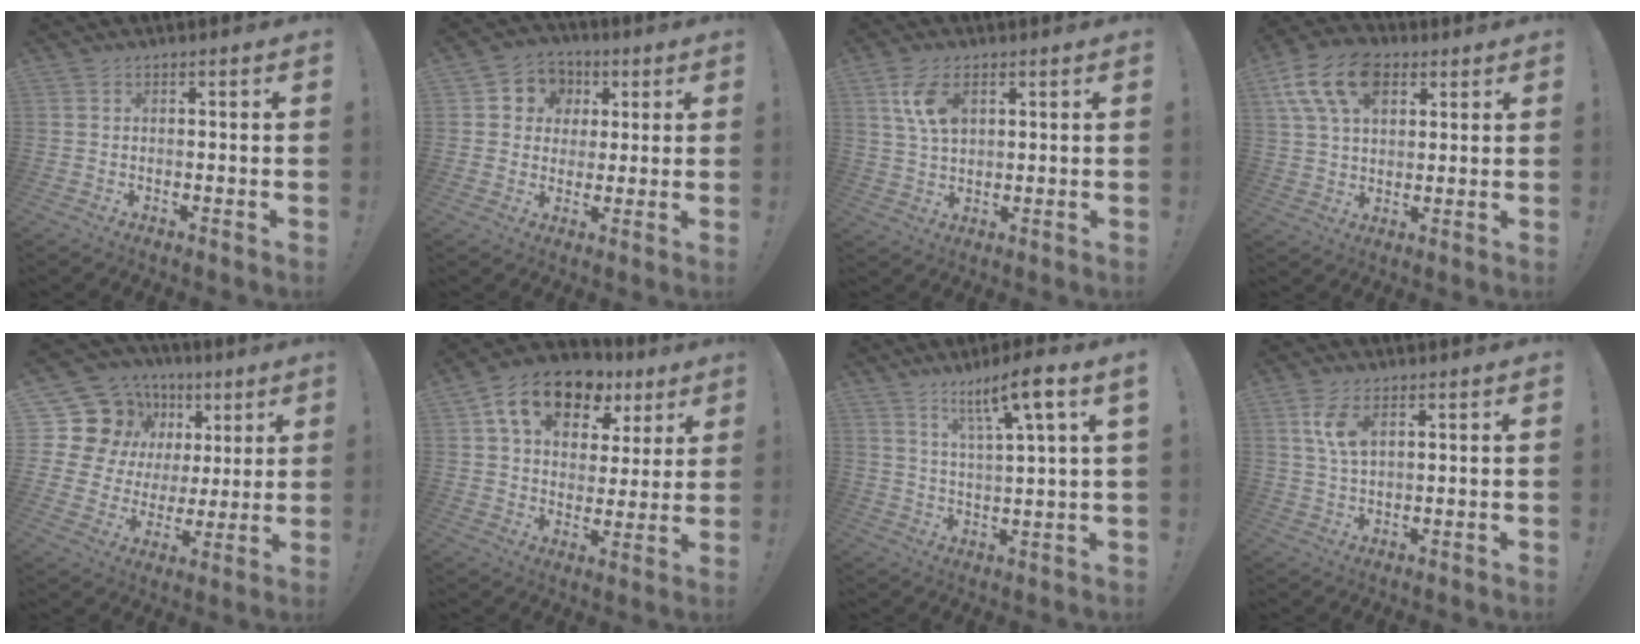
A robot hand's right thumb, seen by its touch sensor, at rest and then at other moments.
{"total": 7.8, "force": [1.1, 7.5, 2.1], "torque": [-0.023, -0.004, 0.027]}
{"total": 8.6, "force": [3.5, 4.8, 6.2], "torque": [-0.115, -0.006, 0.064]}
{"total": 15.4, "force": [6.8, 10.1, 9.4], "torque": [-0.172, -0.021, 0.129]}
{"total": 15.6, "force": [7.5, 12.3, 5.9], "torque": [-0.096, -0.052, 0.168]}
{"total": 16.2, "force": [9.2, 10.1, 8.6], "torque": [-0.140, -0.043, 0.167]}
{"total": 10.3, "force": [6.2, 0.0, 8.2], "torque": [-0.129, -0.034, 0.090]}
{"total": 6.9, "force": [3.0, 3.3, 5.3], "torque": [-0.099, -0.009, 0.051]}